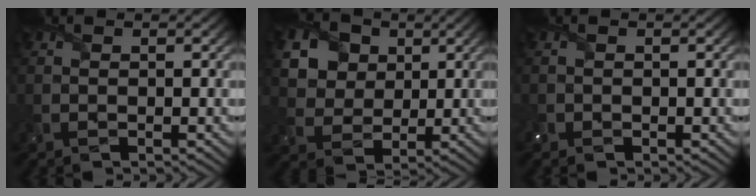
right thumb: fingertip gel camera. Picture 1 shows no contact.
{"total": 12.4, "force": [5.5, 9.6, 5.6], "torque": [-0.165, 0.019, 0.109]}
{"total": 0.8, "force": [-0.5, 0.7, 0.1], "torque": [-0.004, -0.005, -0.012]}